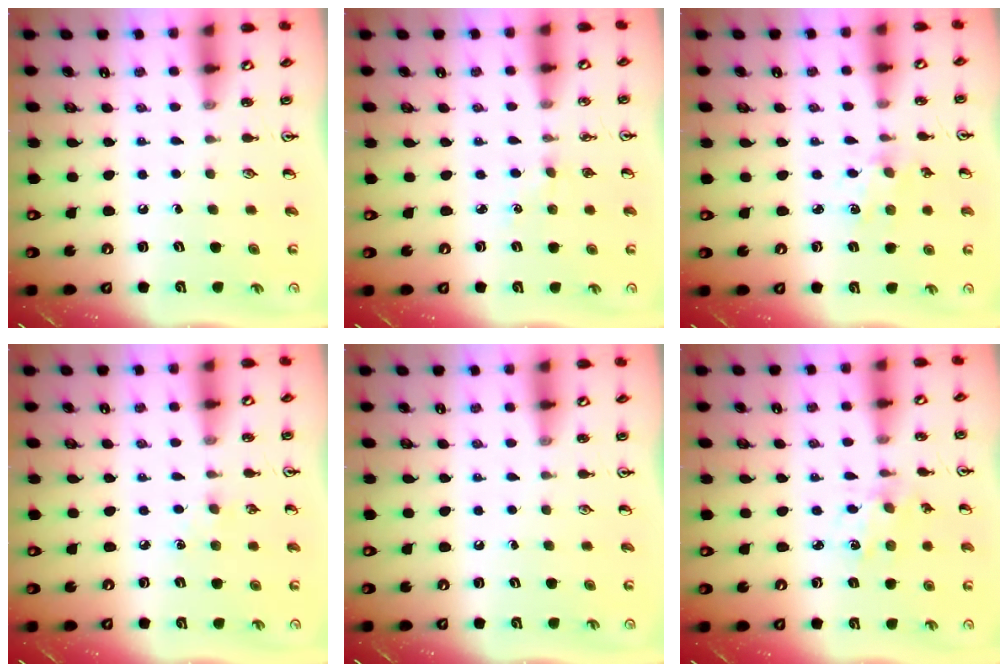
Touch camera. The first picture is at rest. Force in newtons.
{"total": 1.8, "press": 1.8, "slide": 0.3}
{"total": 2.9, "press": 2.8, "slide": 0.4}
{"total": 3.7, "press": 3.7, "slide": 0.6}
{"total": 0.0}
{"total": 1.6, "press": 1.6, "slide": 0.2}